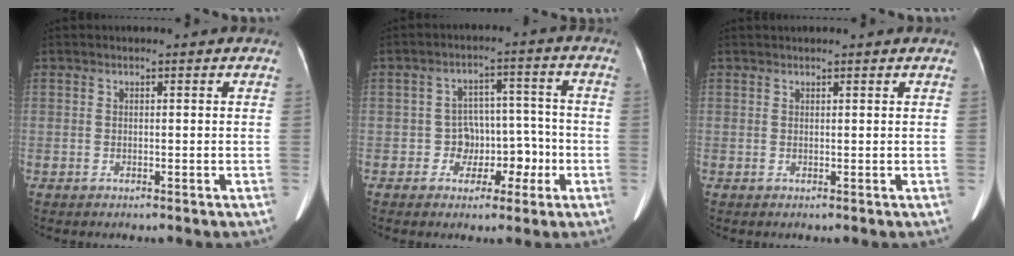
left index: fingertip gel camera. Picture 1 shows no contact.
{"total": 5.9, "force": [-2.2, 5.0, 2.3], "torque": [-0.018, 0.032, -0.028]}
{"total": 2.1, "force": [2.0, 0.2, 0.8], "torque": [-0.011, 0.029, 0.026]}